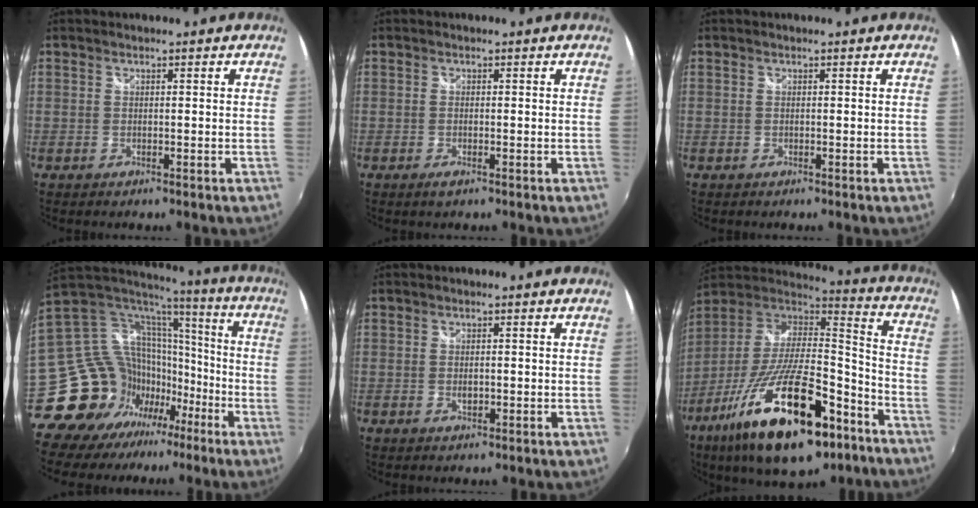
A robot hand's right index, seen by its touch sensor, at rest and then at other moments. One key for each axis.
{"total": 1.2, "fx": -0.5, "fy": 0.2, "fz": 1.0, "tx": -0.021, "ty": -0.001, "tz": -0.009}
{"total": 0.0}
{"total": 20.1, "fx": -12.3, "fy": 14.5, "fz": 6.6, "tx": -0.152, "ty": 0.042, "tz": -0.209}
{"total": 1.5, "fx": -0.1, "fy": 0.9, "fz": 1.2, "tx": -0.021, "ty": 0.002, "tz": 0.000}
{"total": 29.7, "fx": -16.5, "fy": 10.8, "fz": 22.2, "tx": -0.398, "ty": -0.031, "tz": -0.263}